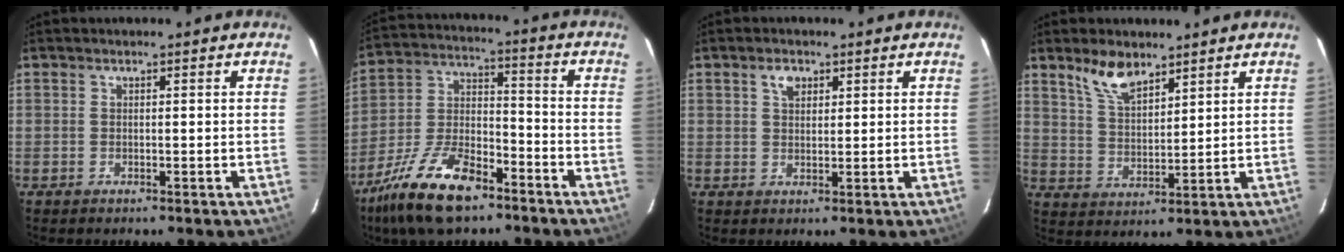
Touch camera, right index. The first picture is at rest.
{"total": 16.6, "force": [-11.2, 7.1, 10.1], "torque": [-0.218, 0.000, -0.208]}
{"total": 2.8, "force": [1.4, 1.8, 1.6], "torque": [-0.026, 0.009, 0.025]}
{"total": 7.3, "force": [5.5, 2.9, 3.9], "torque": [-0.071, 0.007, 0.110]}